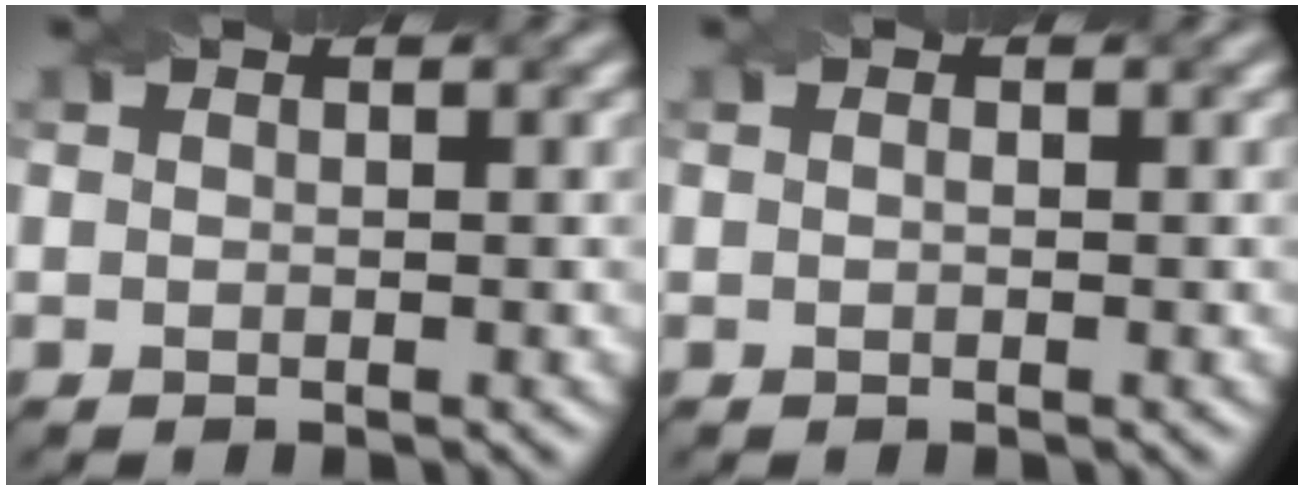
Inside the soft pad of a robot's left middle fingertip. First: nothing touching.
{"total": 0.0}